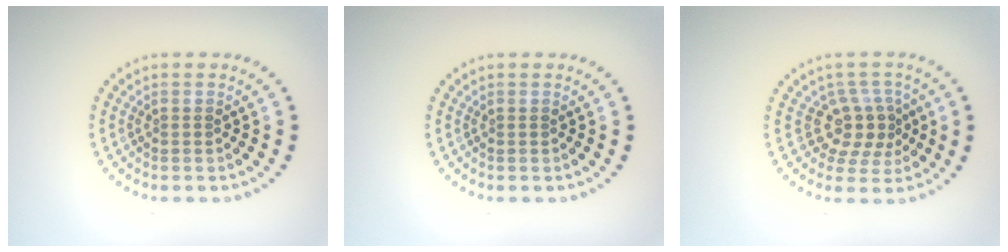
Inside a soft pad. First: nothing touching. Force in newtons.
{"total": 0.0}
{"total": 3.2, "press": 2.5, "slide": 1.9}